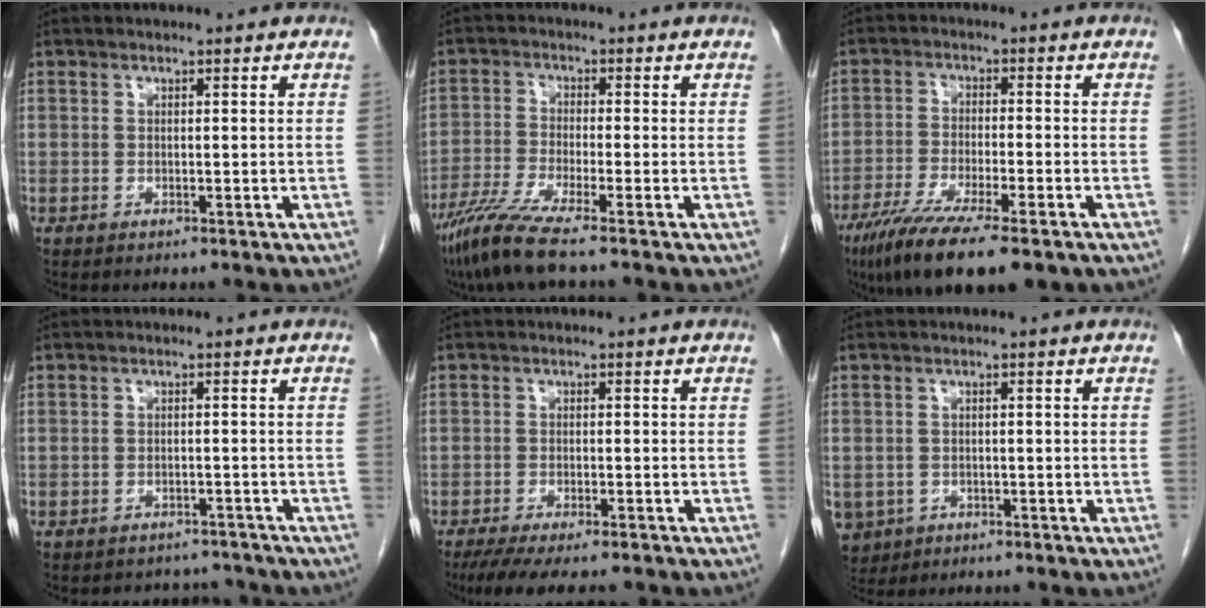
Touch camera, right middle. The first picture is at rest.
{"total": 7.0, "force": [-5.3, -0.8, 4.4], "torque": [-0.093, -0.028, -0.107]}
{"total": 13.0, "force": [-8.9, 2.1, 9.3], "torque": [-0.159, -0.032, -0.142]}
{"total": 5.1, "force": [-4.8, 1.7, -0.2], "torque": [0.006, 0.012, -0.057]}
{"total": 9.9, "force": [-8.2, 1.8, 5.2], "torque": [-0.072, -0.012, -0.121]}
{"total": 6.0, "force": [-2.8, 5.1, 1.5], "torque": [-0.043, -0.001, -0.040]}